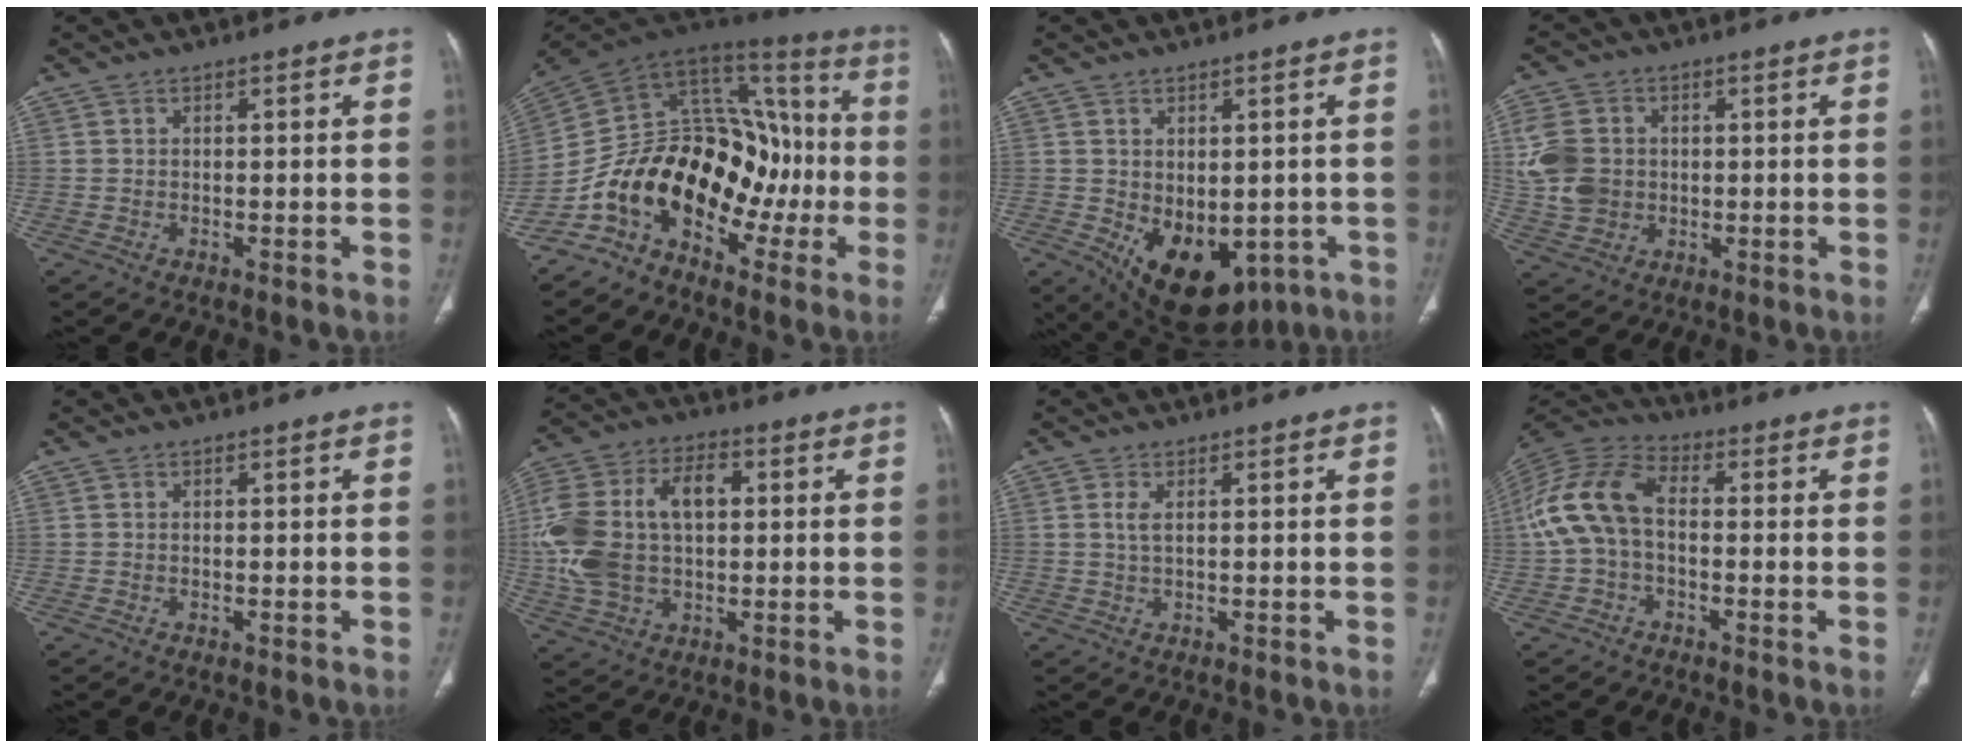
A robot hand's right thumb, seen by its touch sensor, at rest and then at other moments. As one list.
[{"total": 21.6, "force": [-7.9, 13.9, 14.6], "torque": [-0.195, 0.118, -0.138]}, {"total": 14.5, "force": [-4.2, 9.3, 10.2], "torque": [-0.127, -0.006, -0.032]}, {"total": 9.4, "force": [0.7, 7.9, 5.2], "torque": [-0.094, 0.004, 0.017]}, {"total": 0.0}, {"total": 18.2, "force": [1.3, 11.6, 13.9], "torque": [-0.282, 0.026, 0.026]}, {"total": 2.1, "force": [0.6, 0.9, 1.8], "torque": [-0.046, 0.003, 0.017]}, {"total": 12.2, "force": [-0.3, 7.6, 9.5], "torque": [-0.198, 0.035, -0.015]}]